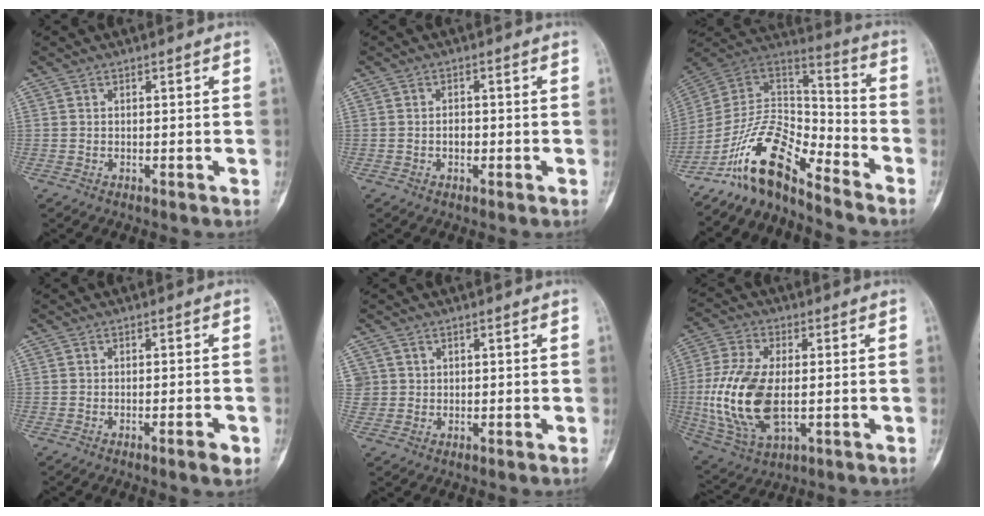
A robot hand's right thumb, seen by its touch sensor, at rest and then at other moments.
{"total": 1.8, "force": [-0.5, 1.3, 1.2], "torque": [-0.006, 0.006, -0.011]}
{"total": 15.0, "force": [-11.1, 5.4, 8.4], "torque": [-0.139, 0.104, -0.212]}
{"total": 2.7, "force": [-1.4, 0.5, 2.2], "torque": [-0.035, 0.002, -0.019]}
{"total": 2.1, "force": [0.7, 2.0, 0.0], "torque": [0.021, 0.000, 0.010]}
{"total": 17.1, "force": [-1.6, 9.1, 14.4], "torque": [-0.309, -0.008, -0.019]}